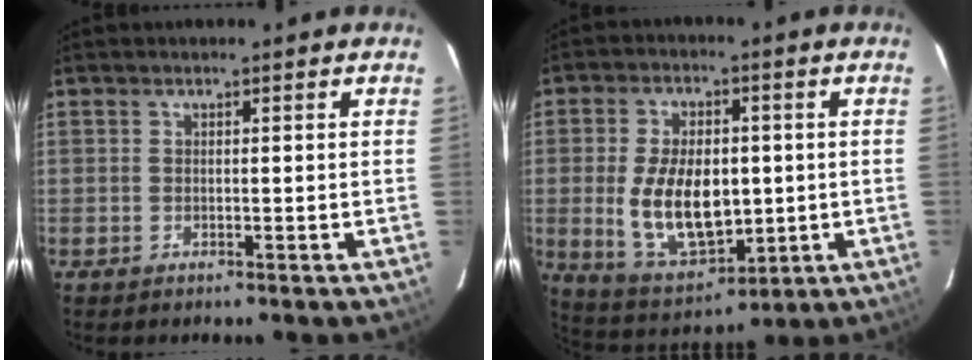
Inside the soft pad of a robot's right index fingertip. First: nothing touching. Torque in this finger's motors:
{"motor_torque": [1.06, -0.63, 0.62, 0.21]}